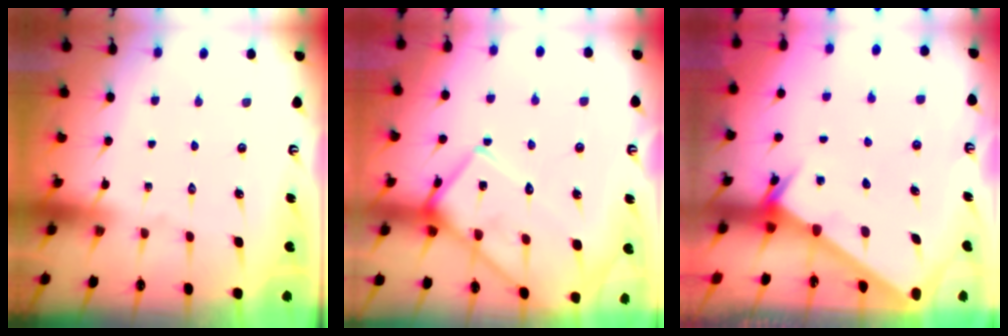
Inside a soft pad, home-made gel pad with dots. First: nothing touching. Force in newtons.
{"total": 15.8, "press": 15.7, "slide": 1.8}
{"total": 1.9, "press": 1.9, "slide": 0.1}